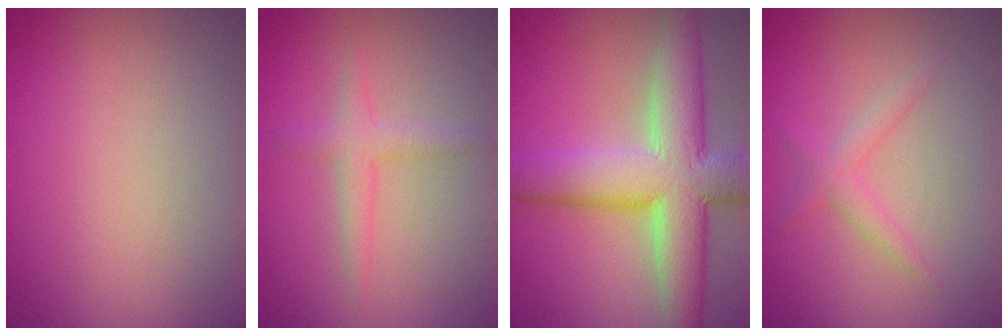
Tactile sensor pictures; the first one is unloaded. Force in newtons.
{"total": 2.0, "press": 2.0, "slide": 0.1}
{"total": 10.1, "press": 10.1, "slide": 0.7}
{"total": 1.7, "press": 1.7, "slide": 0.1}